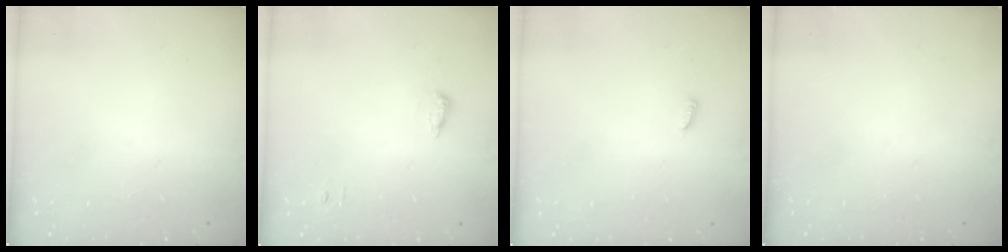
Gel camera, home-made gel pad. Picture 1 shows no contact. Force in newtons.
{"total": 4.9, "press": 4.8, "slide": 1.0}
{"total": 3.2, "press": 3.2, "slide": 0.5}
{"total": 0.0}